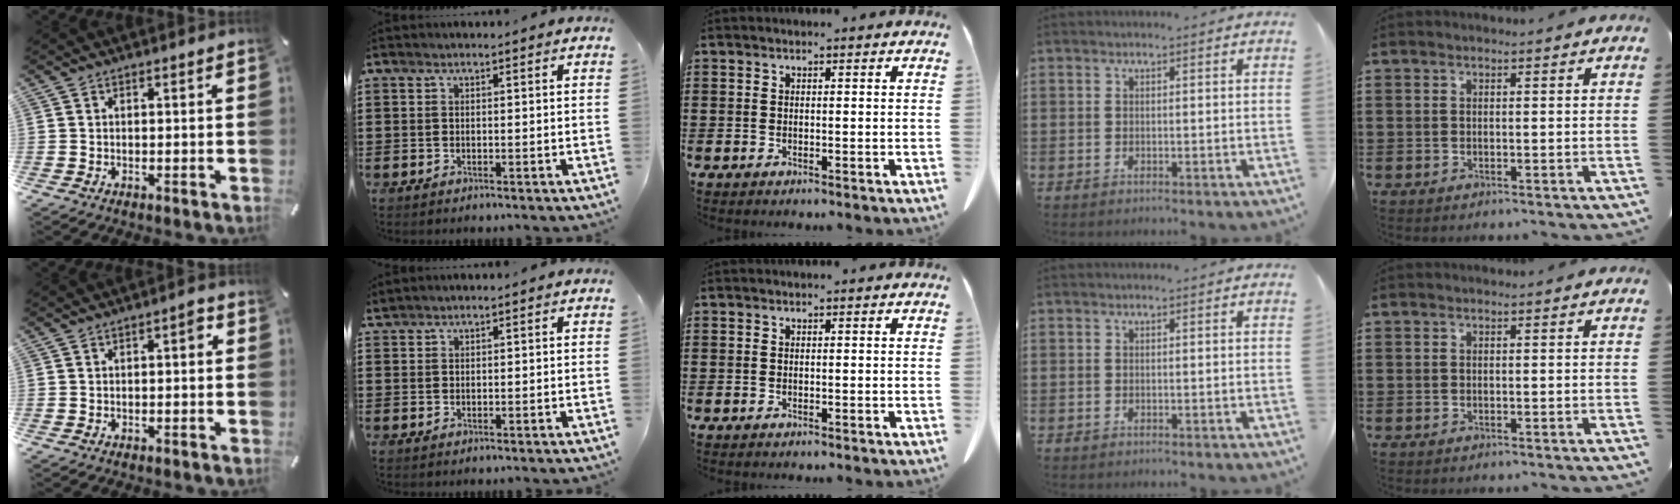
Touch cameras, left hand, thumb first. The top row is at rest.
{"thumb": {"total": 2.5, "force": [-0.2, 1.1, 2.3], "torque": [-0.037, 0.010, -0.011]}, "index": {"total": 0.7, "force": [0.7, 0.0, 0.0], "torque": [-0.001, -0.001, 0.015]}}